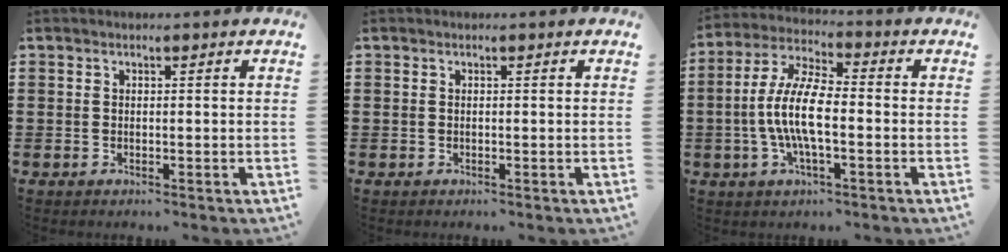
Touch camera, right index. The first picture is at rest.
{"total": 0.0}
{"total": 8.8, "force": [-1.8, 2.7, 8.2], "torque": [-0.189, -0.012, -0.041]}